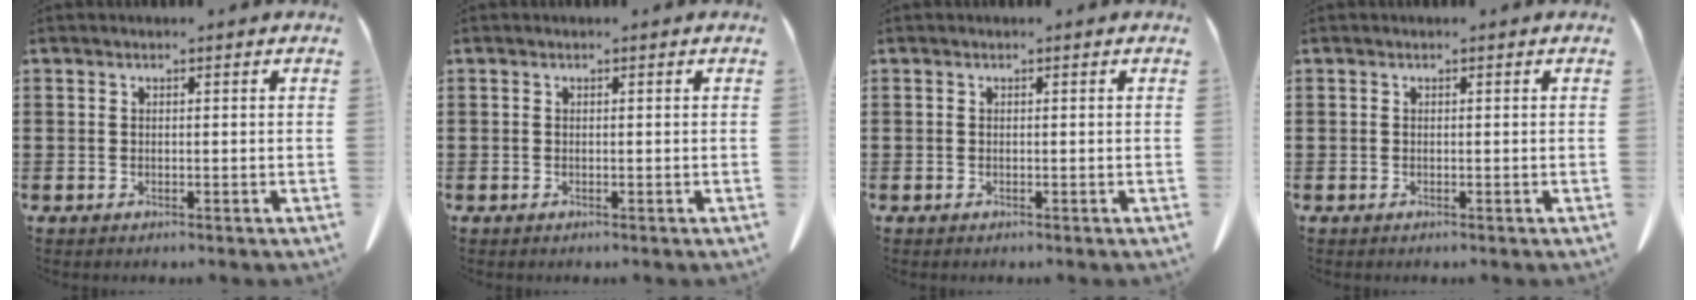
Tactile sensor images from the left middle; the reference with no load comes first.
{"total": 0.0}
{"total": 0.0}
{"total": 0.0}